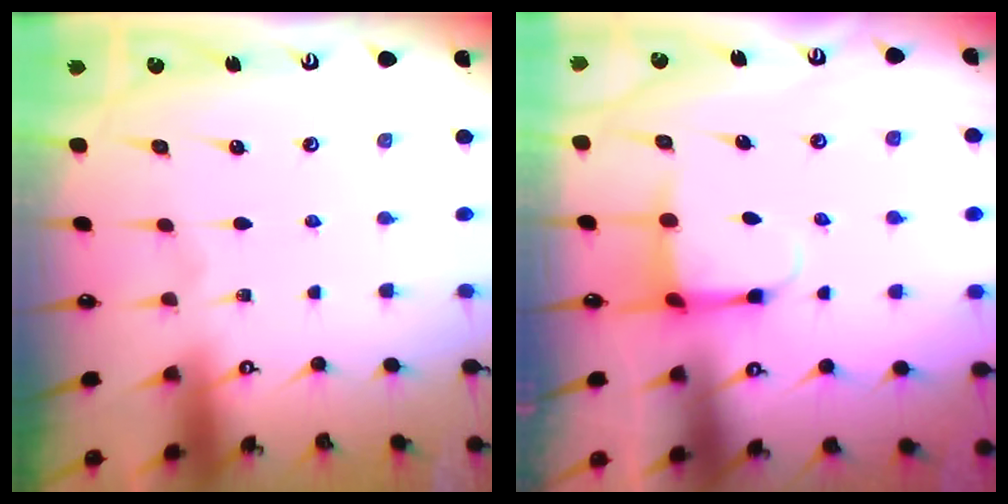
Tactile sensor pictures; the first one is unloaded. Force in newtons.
{"total": 3.8, "press": 3.6, "slide": 1.3}